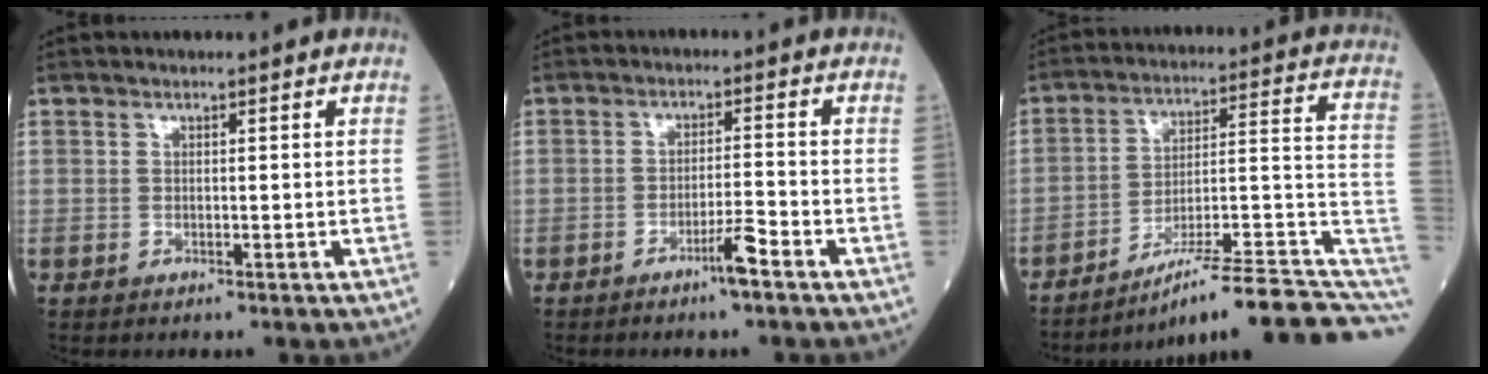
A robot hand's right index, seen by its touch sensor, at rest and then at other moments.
{"total": 3.7, "force": [-2.6, -0.3, 2.7], "torque": [-0.045, -0.003, -0.048]}
{"total": 19.0, "force": [-14.4, 1.6, 12.4], "torque": [-0.110, 0.042, -0.210]}